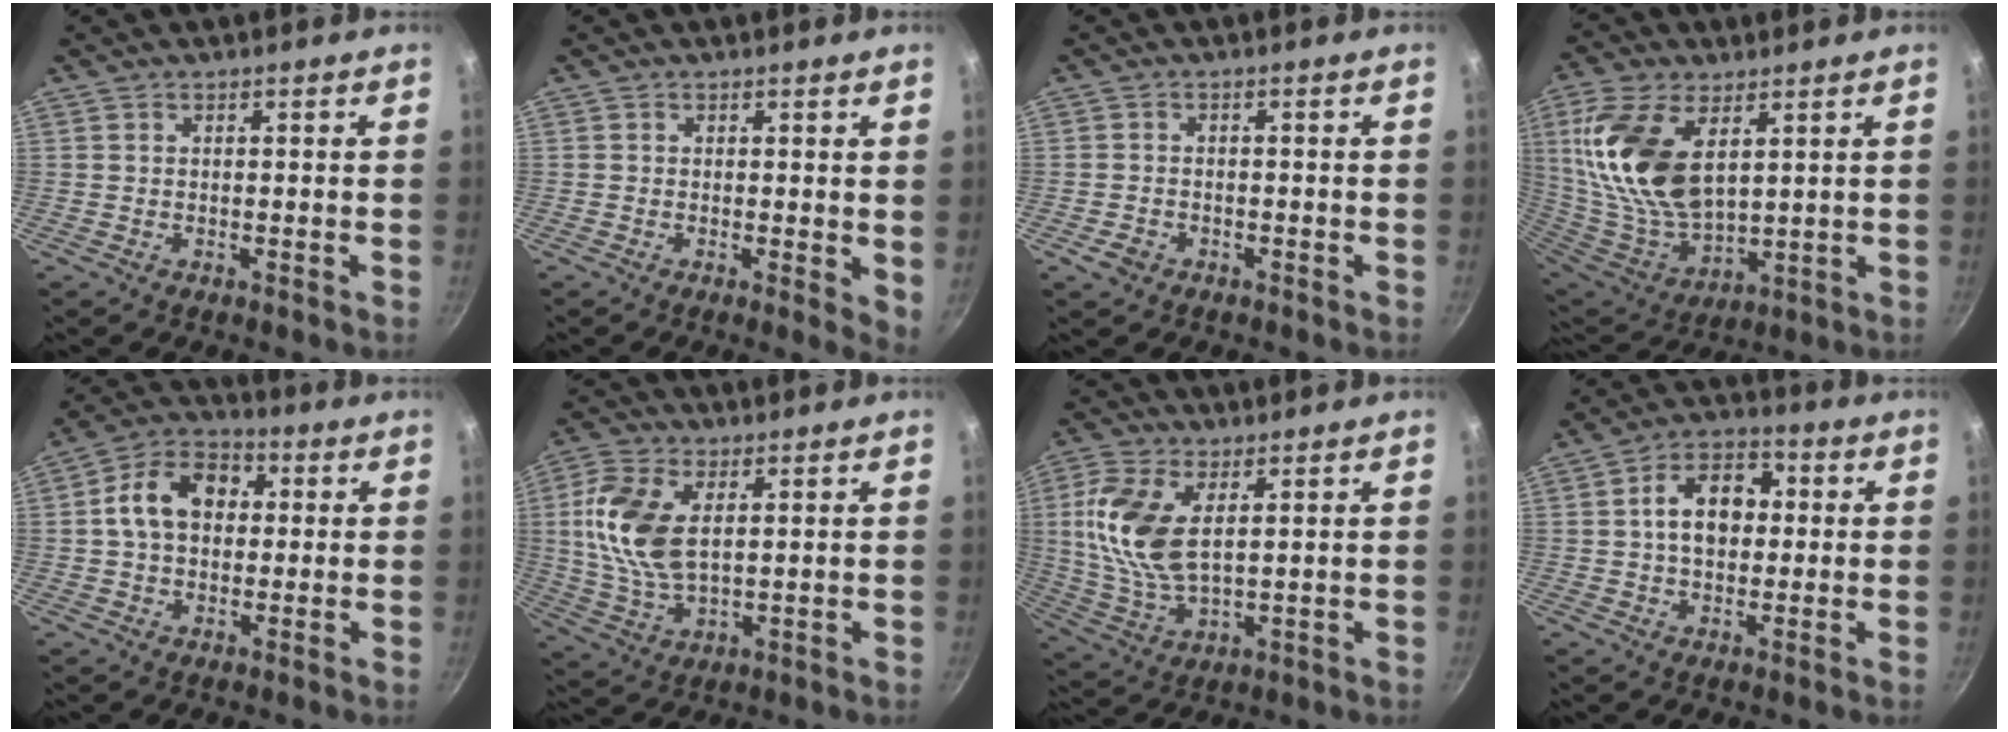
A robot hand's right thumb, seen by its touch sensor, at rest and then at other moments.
{"total": 3.2, "force": [0.3, 1.4, 2.8], "torque": [-0.031, -0.008, 0.001]}
{"total": 2.6, "force": [-1.5, 1.9, 1.1], "torque": [-0.020, 0.017, -0.023]}
{"total": 19.2, "force": [5.9, 10.6, 14.9], "torque": [-0.293, -0.029, 0.126]}
{"total": 11.7, "force": [1.4, 8.7, 7.8], "torque": [-0.101, 0.028, 0.005]}
{"total": 13.0, "force": [2.7, 7.2, 10.5], "torque": [-0.210, -0.006, 0.054]}
{"total": 13.2, "force": [3.2, 6.8, 10.8], "torque": [-0.223, -0.007, 0.068]}
{"total": 10.6, "force": [1.0, 7.4, 7.5], "torque": [-0.086, 0.024, 0.003]}